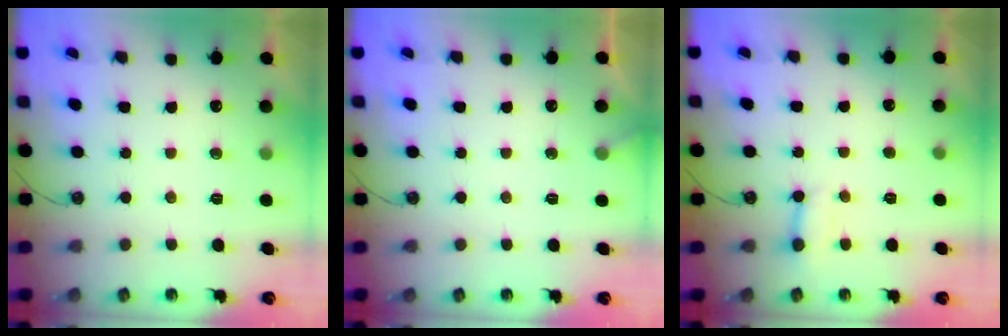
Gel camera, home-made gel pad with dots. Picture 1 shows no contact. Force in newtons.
{"total": 2.6, "press": 2.6, "slide": 0.3}
{"total": 3.2, "press": 3.1, "slide": 0.4}